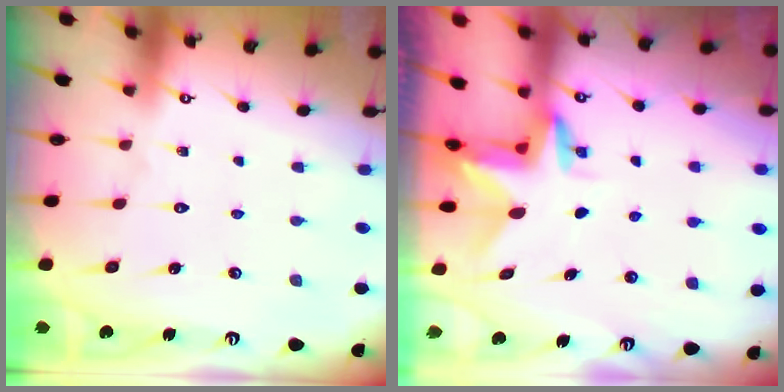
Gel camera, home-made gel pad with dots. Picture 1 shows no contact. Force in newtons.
{"total": 2.9, "press": 2.9, "slide": 0.2}